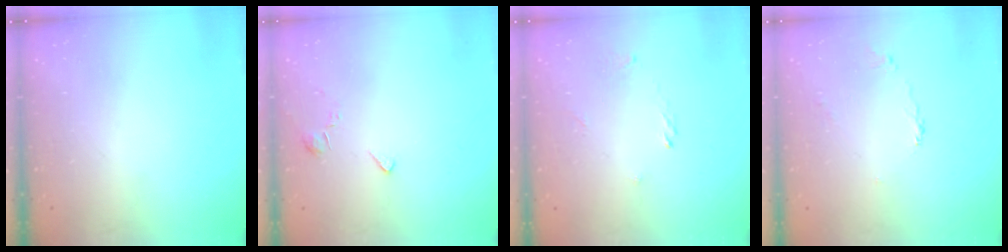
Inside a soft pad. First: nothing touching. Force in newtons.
{"total": 1.9, "press": 1.9, "slide": 0.4}
{"total": 1.1, "press": 0.9, "slide": 0.5}
{"total": 1.8, "press": 1.8, "slide": 0.4}